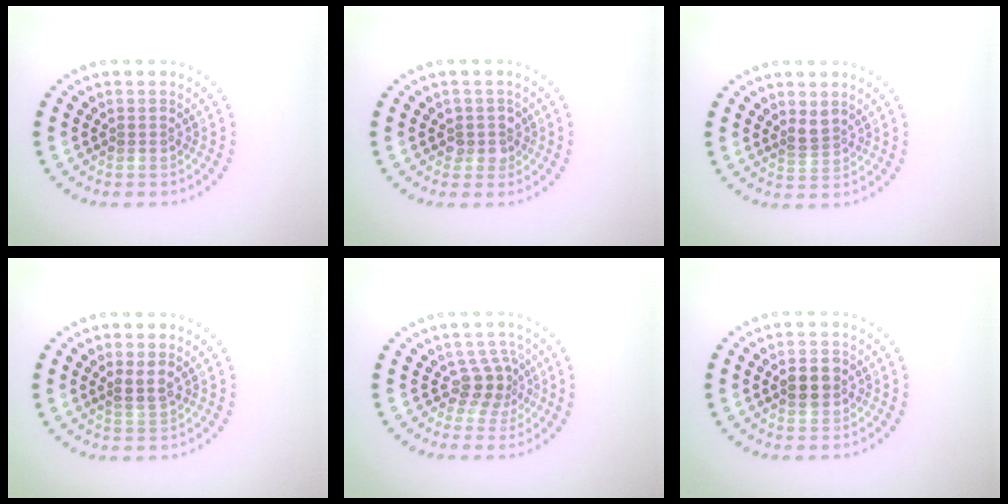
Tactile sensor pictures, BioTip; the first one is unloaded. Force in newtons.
{"total": 1.8, "press": 1.5, "slide": 0.9}
{"total": 1.6, "press": 1.3, "slide": 1.0}
{"total": 1.9, "press": 1.6, "slide": 1.0}
{"total": 2.6, "press": 1.9, "slide": 1.8}
{"total": 2.5, "press": 2.5, "slide": 0.2}